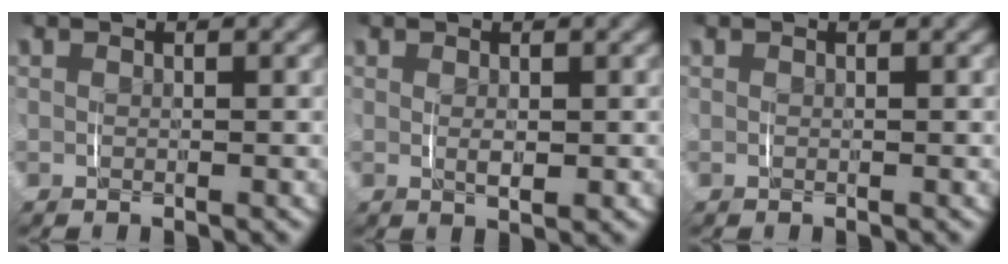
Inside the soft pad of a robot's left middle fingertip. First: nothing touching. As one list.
[{"total": 1.3, "force": [0.0, 0.4, 1.2], "torque": [-0.017, -0.005, 0.004]}, {"total": 0.0}]